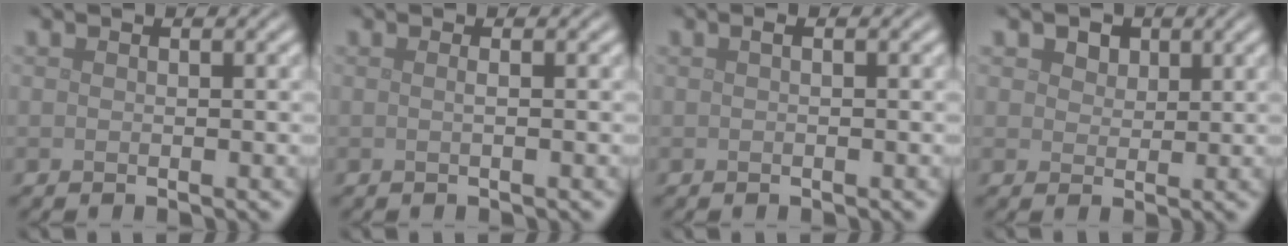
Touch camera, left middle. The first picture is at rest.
{"total": 0.8, "force": [0.1, 0.4, 0.7], "torque": [-0.007, -0.002, -0.007]}
{"total": 0.6, "force": [0.1, 0.1, 0.5], "torque": [-0.012, 0.003, 0.001]}
{"total": 2.6, "force": [1.6, 1.7, 1.1], "torque": [-0.022, -0.005, 0.023]}